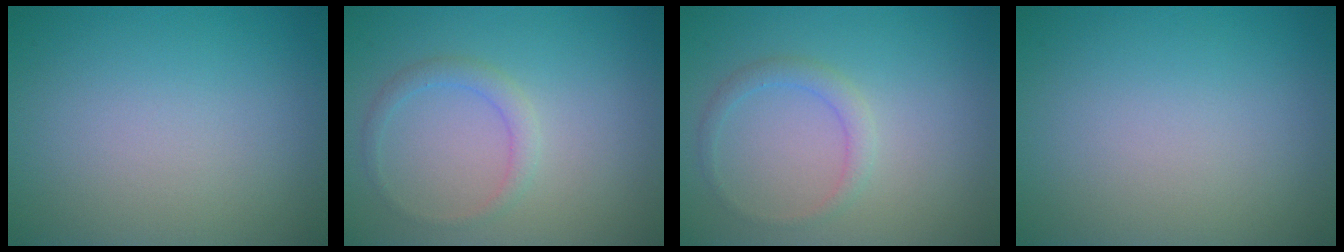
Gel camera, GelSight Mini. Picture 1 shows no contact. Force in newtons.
{"total": 1.6, "press": 1.6, "slide": 0.2}
{"total": 1.6, "press": 1.6, "slide": 0.2}
{"total": 0.0}